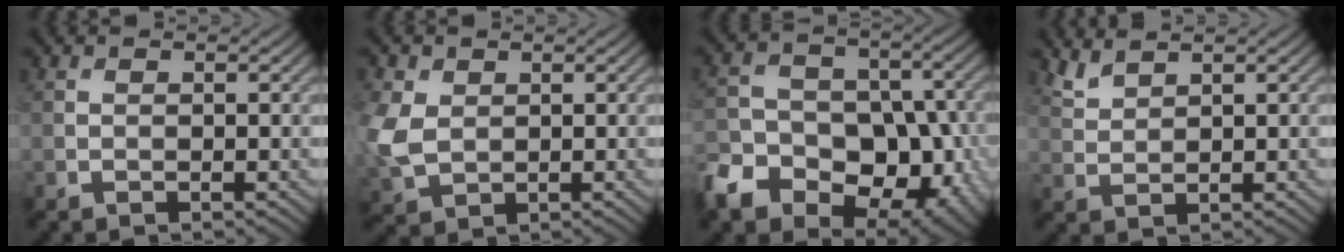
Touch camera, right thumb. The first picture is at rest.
{"total": 6.7, "force": [0.7, 5.1, 4.3], "torque": [-0.145, 0.000, 0.011]}
{"total": 15.2, "force": [-7.5, 10.6, 7.8], "torque": [-0.172, -0.033, -0.119]}
{"total": 2.3, "force": [2.1, 0.4, 0.9], "torque": [-0.029, 0.002, 0.052]}